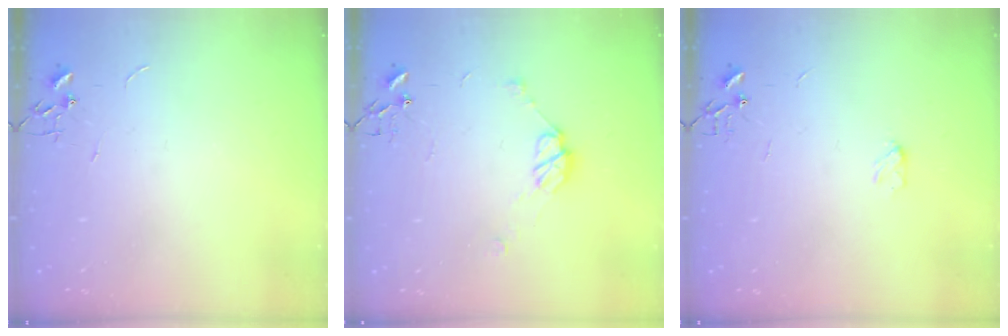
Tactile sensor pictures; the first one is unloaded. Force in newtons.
{"total": 8.1, "press": 8.0, "slide": 0.5}
{"total": 3.3, "press": 3.3, "slide": 0.6}